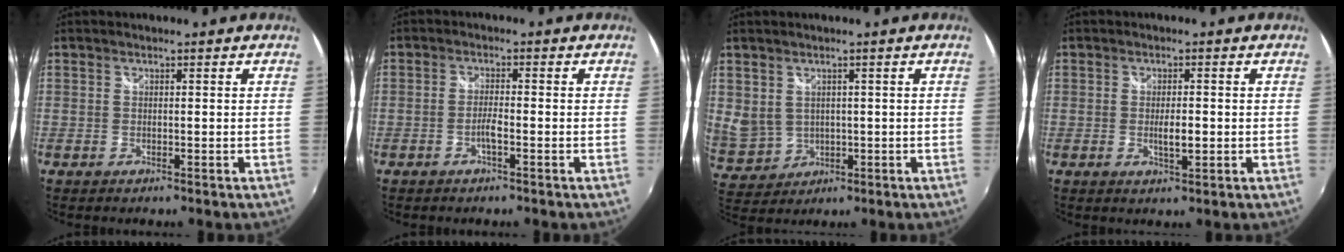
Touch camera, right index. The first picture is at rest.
{"total": 2.3, "force": [-1.0, 0.1, 2.0], "torque": [-0.041, 0.001, -0.022]}
{"total": 7.8, "force": [2.1, 6.7, 3.4], "torque": [-0.076, 0.000, 0.066]}
{"total": 3.4, "force": [-0.4, 1.1, 3.2], "torque": [-0.053, -0.006, -0.006]}